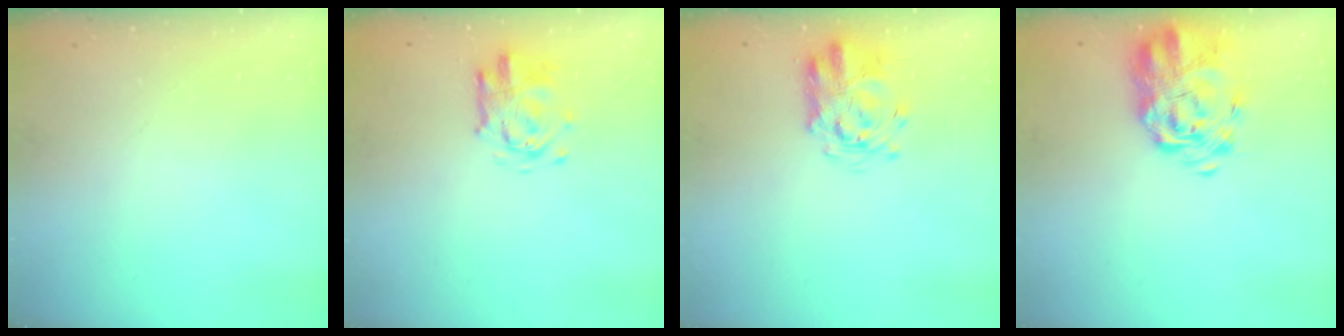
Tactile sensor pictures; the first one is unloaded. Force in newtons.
{"total": 3.2, "press": 3.2, "slide": 0.4}
{"total": 4.2, "press": 4.1, "slide": 0.8}
{"total": 4.5, "press": 4.1, "slide": 1.9}